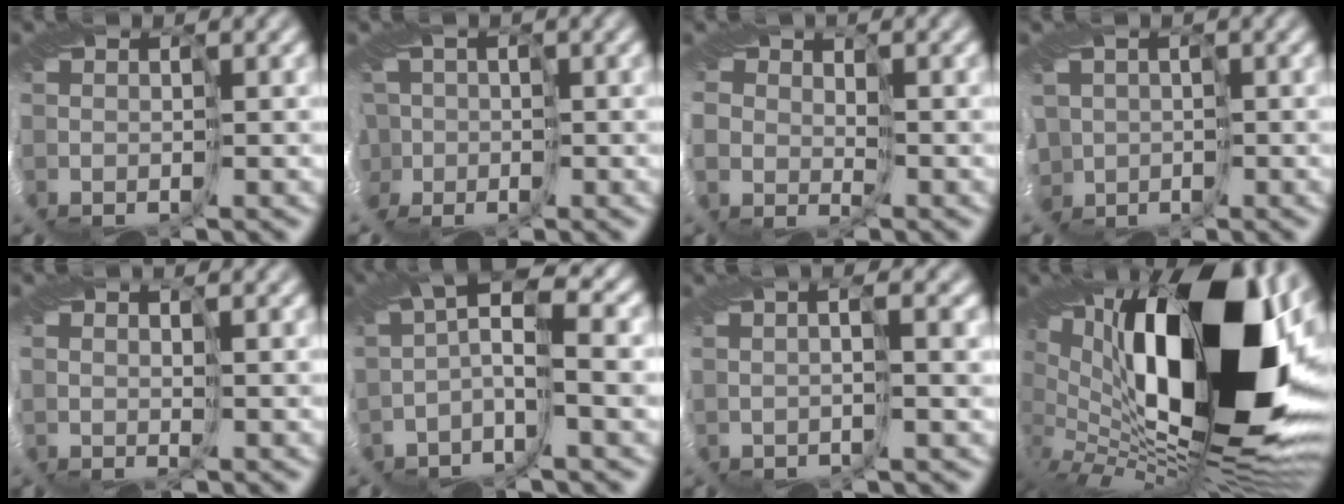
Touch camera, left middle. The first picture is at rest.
{"total": 3.2, "force": [-0.4, 3.1, 0.3], "torque": [-0.011, 0.018, -0.024]}
{"total": 1.5, "force": [1.0, 0.6, -1.0], "torque": [0.004, -0.001, 0.022]}
{"total": 4.2, "force": [-0.9, 3.8, 1.5], "torque": [-0.028, -0.007, -0.019]}
{"total": 2.6, "force": [1.9, -1.1, -1.4], "torque": [0.015, 0.005, 0.035]}
{"total": 4.1, "force": [0.3, 0.8, 4.0], "torque": [-0.074, 0.015, 0.000]}
{"total": 2.1, "force": [1.4, 0.0, 1.5], "torque": [-0.013, 0.020, 0.012]}
{"total": 16.0, "force": [3.8, 7.9, 13.3], "torque": [-0.233, 0.006, 0.060]}